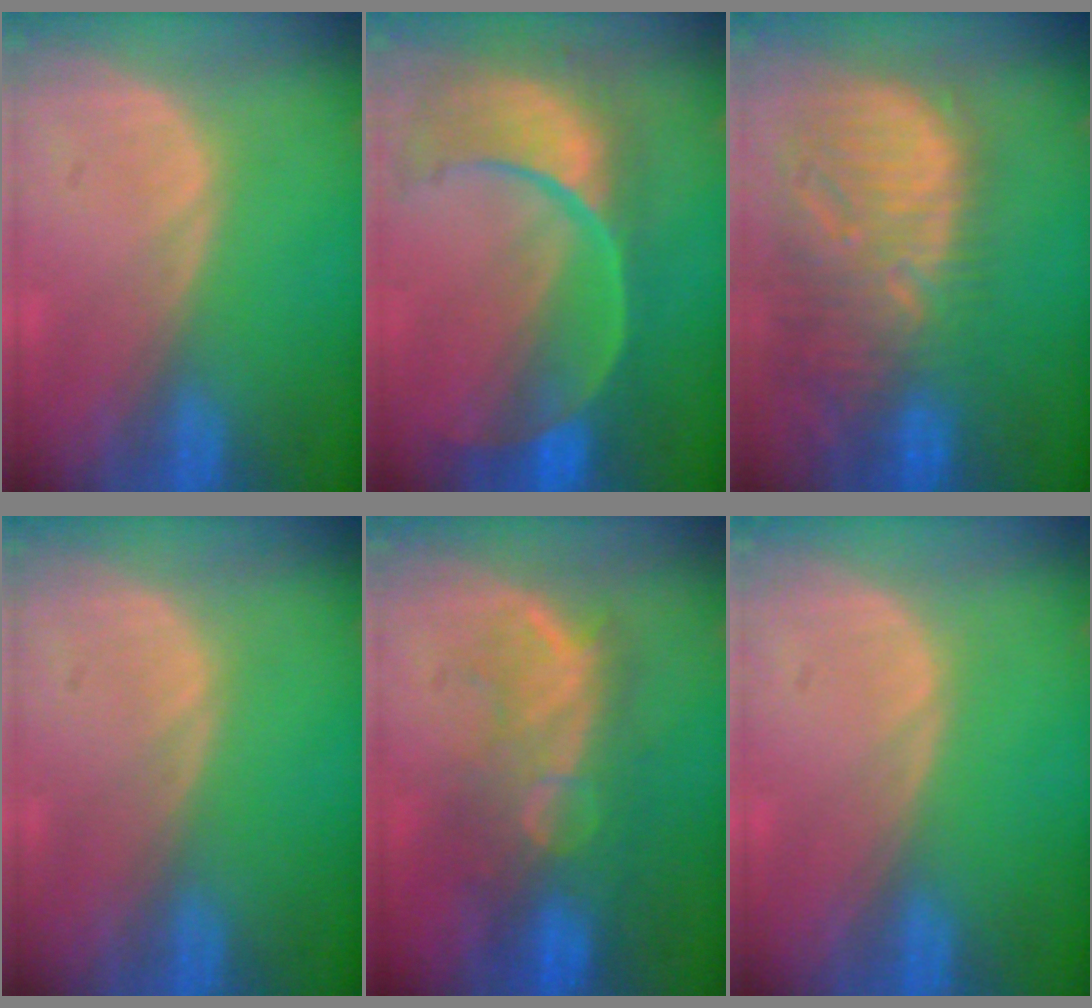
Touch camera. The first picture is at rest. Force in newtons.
{"total": 12.0, "press": 9.7, "slide": 7.0}
{"total": 13.4, "press": 11.5, "slide": 7.0}
{"total": 0.0}
{"total": 9.6, "press": 8.7, "slide": 4.0}
{"total": 0.0}